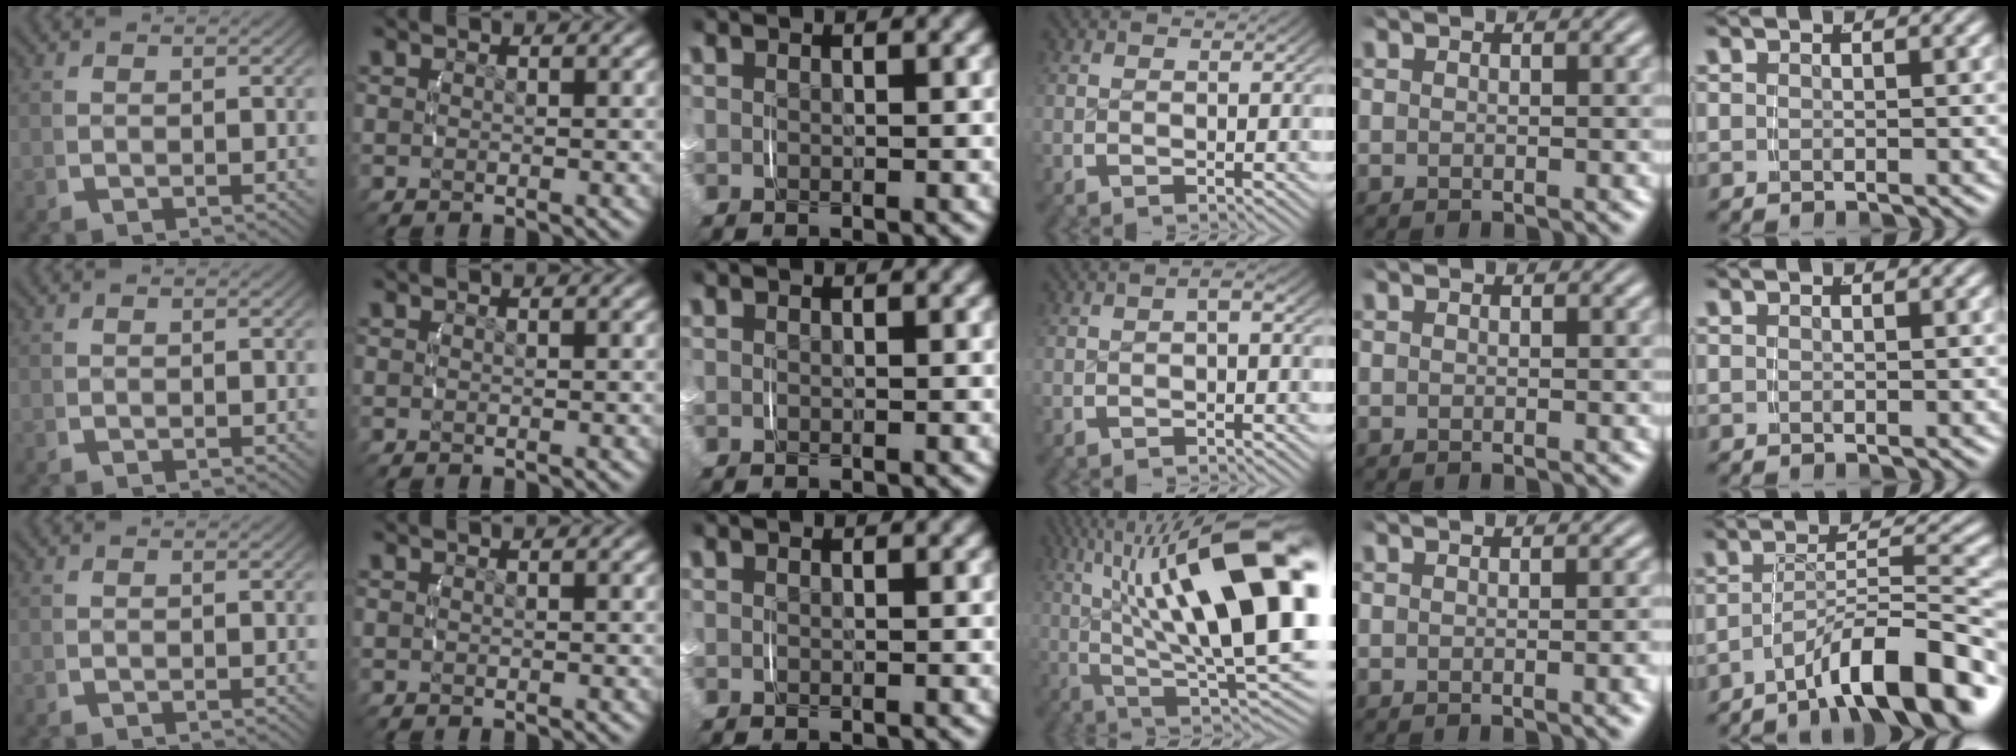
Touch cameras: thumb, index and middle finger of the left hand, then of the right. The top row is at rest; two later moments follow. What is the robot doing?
{"motion": "lift_and_place", "object": "dispenser bottle"}